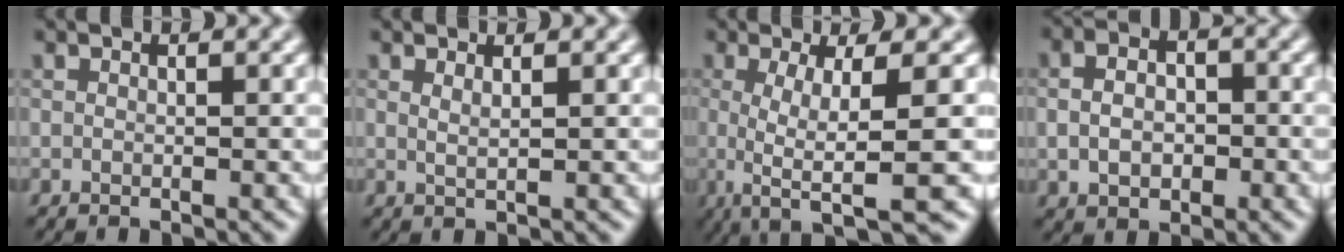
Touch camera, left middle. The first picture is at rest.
{"total": 0.7, "force": [0.3, 0.2, 0.6], "torque": [-0.007, 0.000, 0.005]}
{"total": 8.2, "force": [-1.9, 1.7, 7.8], "torque": [-0.105, -0.009, -0.028]}
{"total": 3.2, "force": [-0.8, 2.2, 2.2], "torque": [-0.046, 0.003, -0.009]}